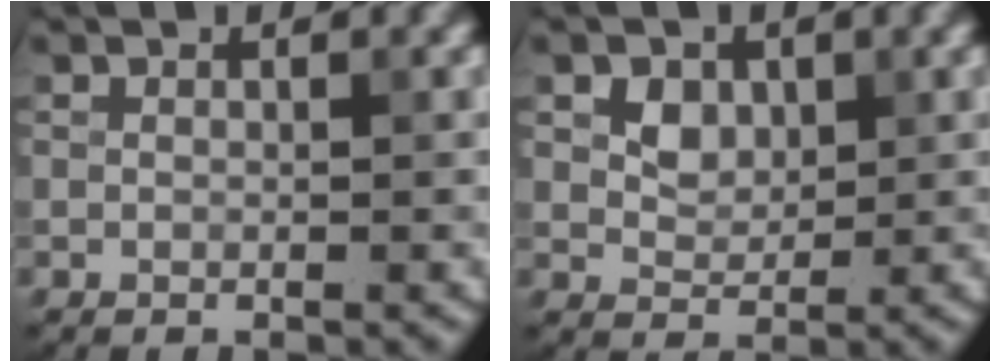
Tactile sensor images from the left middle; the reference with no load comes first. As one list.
[{"total": 2.3, "force": [0.7, 1.8, 1.3], "torque": [-0.028, -0.007, 0.021]}]